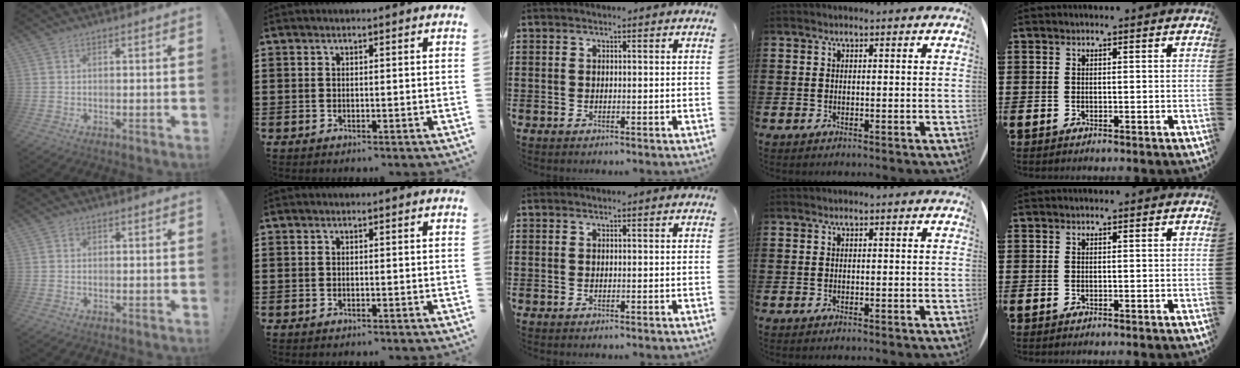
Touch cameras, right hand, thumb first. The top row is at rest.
{"thumb": {"total": 0.7, "force": [0.1, 0.7, 0.2], "torque": [0.004, 0.000, -0.001]}}